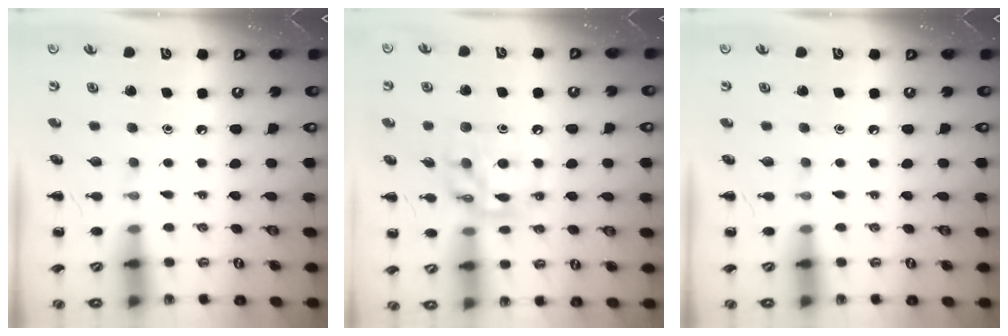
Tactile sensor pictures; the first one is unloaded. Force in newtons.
{"total": 13.8, "press": 13.6, "slide": 2.3}
{"total": 0.0}